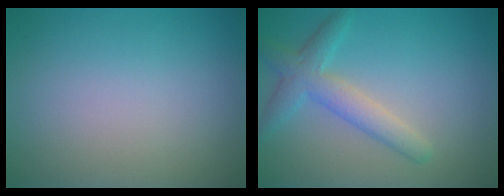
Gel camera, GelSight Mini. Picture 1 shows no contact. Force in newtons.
{"total": 3.5, "press": 3.5, "slide": 0.1}